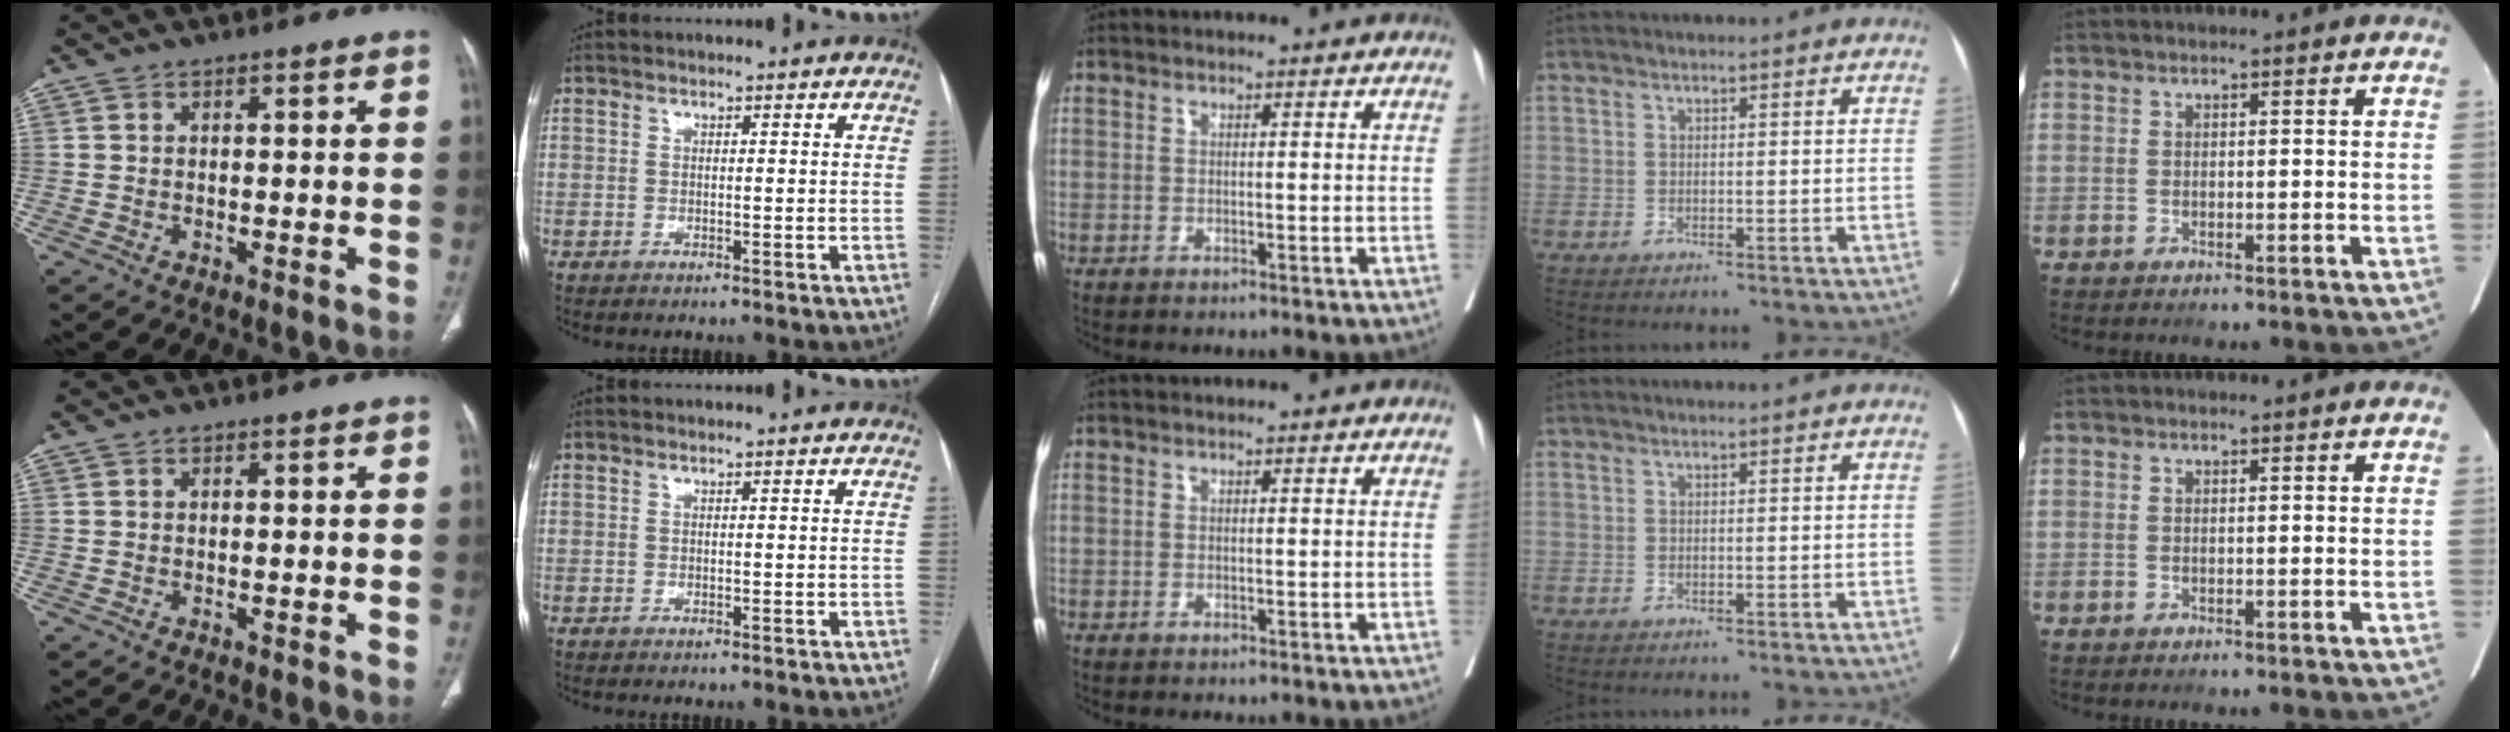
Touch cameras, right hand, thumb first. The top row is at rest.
{}